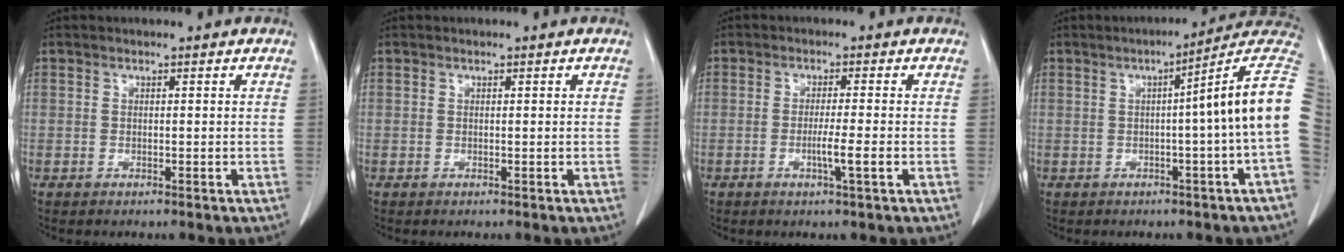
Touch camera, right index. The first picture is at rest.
{"total": 0.0}
{"total": 3.3, "force": [-1.1, -0.4, 3.1], "torque": [-0.054, -0.005, -0.019]}
{"total": 11.1, "force": [0.7, -1.7, 10.9], "torque": [-0.132, 0.024, -0.001]}